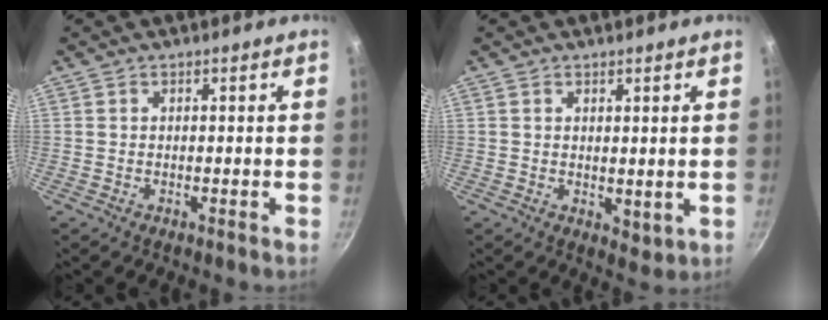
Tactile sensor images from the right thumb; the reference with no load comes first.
{"total": 3.1, "force": [1.4, 1.7, 2.1], "torque": [-0.025, -0.014, 0.023]}